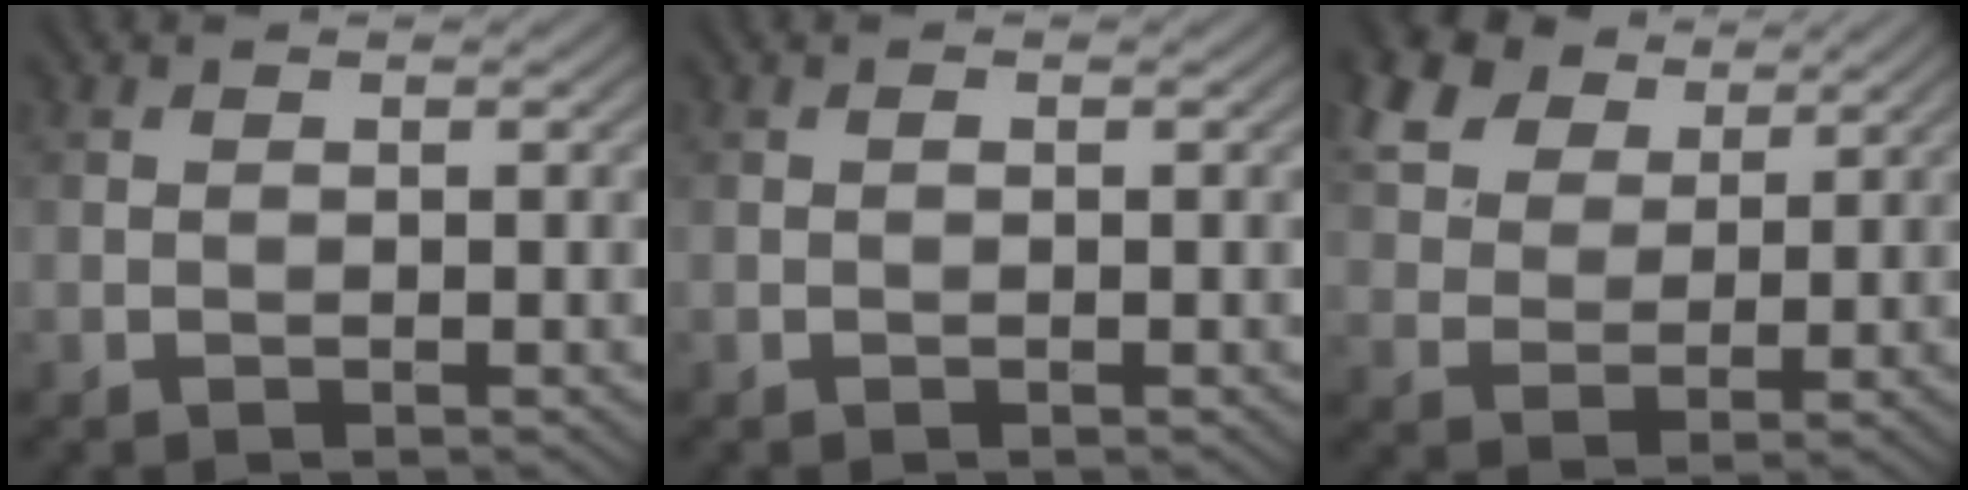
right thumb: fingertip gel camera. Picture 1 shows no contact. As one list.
[{"total": 0.0}, {"total": 9.2, "force": [5.8, 5.5, 4.6], "torque": [-0.132, 0.020, 0.108]}]